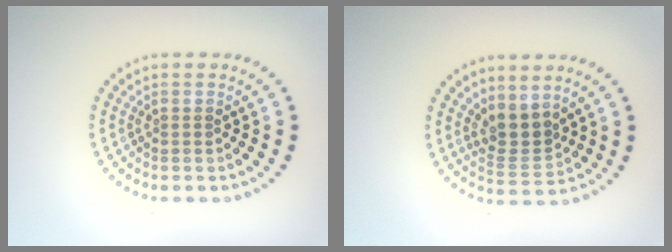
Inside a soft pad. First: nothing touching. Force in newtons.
{"total": 2.8, "press": 2.1, "slide": 1.8}